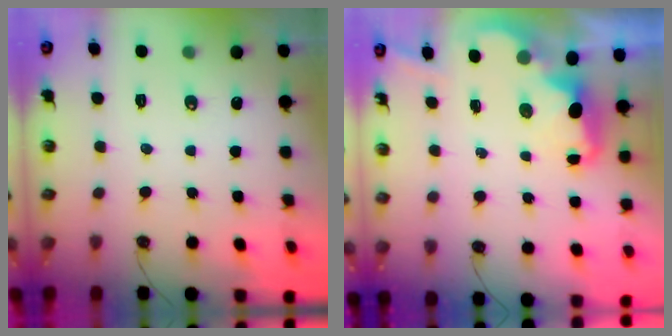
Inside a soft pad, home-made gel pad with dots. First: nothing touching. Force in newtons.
{"total": 2.6, "press": 2.6, "slide": 0.4}